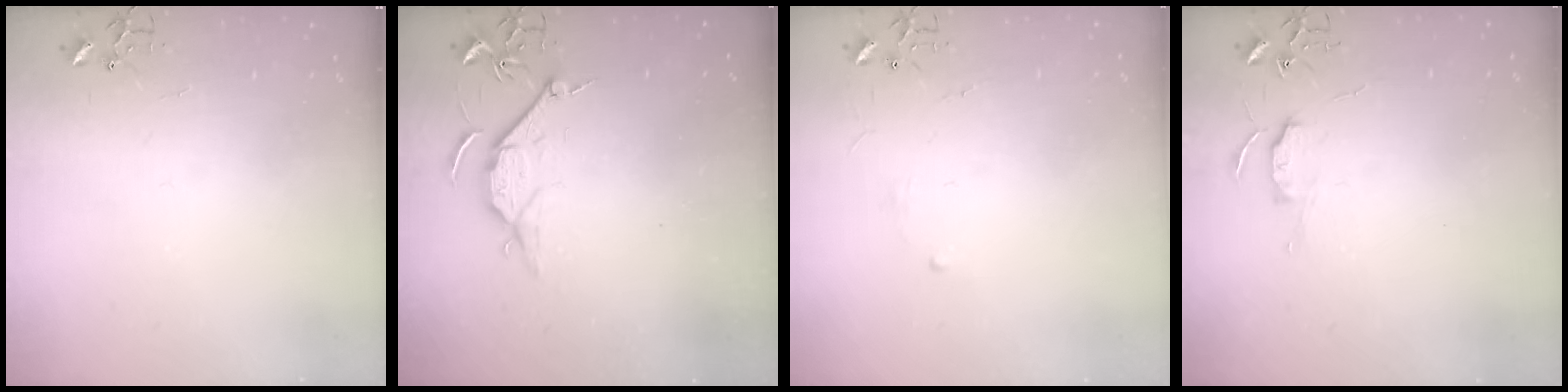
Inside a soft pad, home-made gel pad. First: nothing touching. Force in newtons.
{"total": 8.4, "press": 8.3, "slide": 1.0}
{"total": 2.9, "press": 2.8, "slide": 0.5}
{"total": 5.7, "press": 5.7, "slide": 0.6}